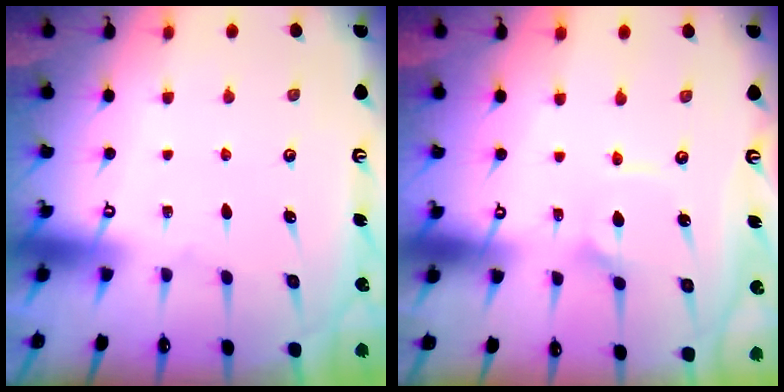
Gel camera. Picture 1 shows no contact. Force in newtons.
{"total": 2.6, "press": 2.5, "slide": 0.3}